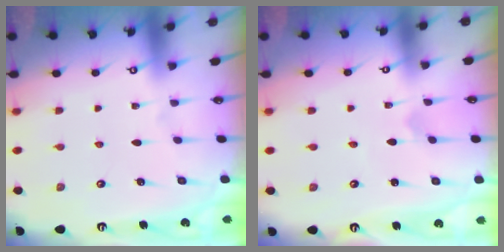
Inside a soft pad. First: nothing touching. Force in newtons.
{"total": 0.0}